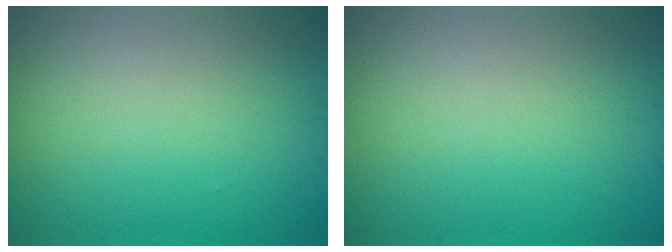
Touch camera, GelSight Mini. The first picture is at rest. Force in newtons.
{"total": 0.0}